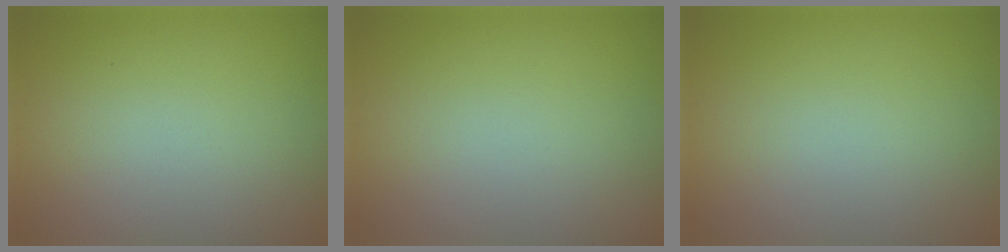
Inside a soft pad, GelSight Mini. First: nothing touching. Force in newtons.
{"total": 0.0}
{"total": 0.0}